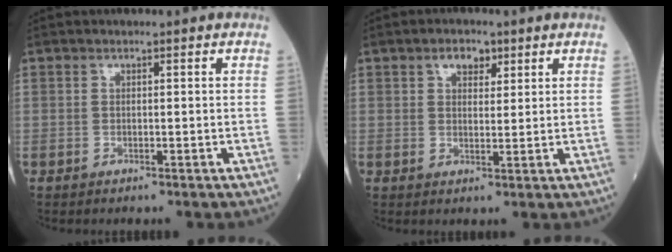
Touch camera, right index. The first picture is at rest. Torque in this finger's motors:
{"motor_torque": [0.00, 0.00, 0.00, 0.04]}